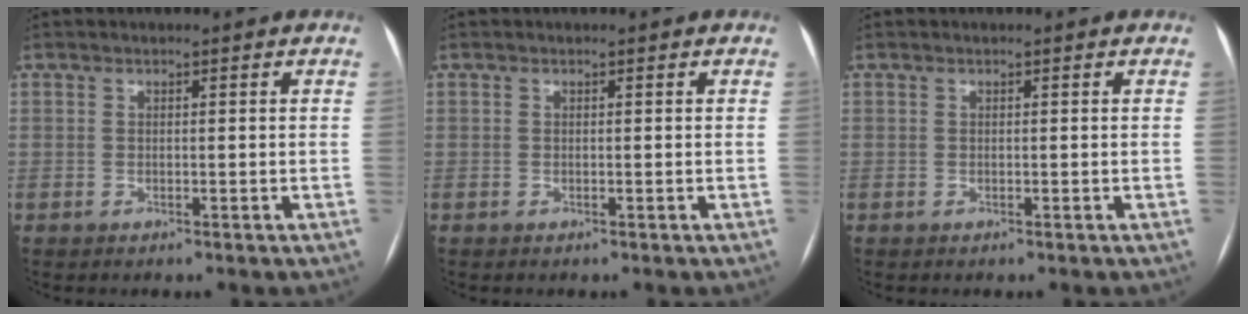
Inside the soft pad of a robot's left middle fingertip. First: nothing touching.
{"total": 0.0}
{"total": 0.0}